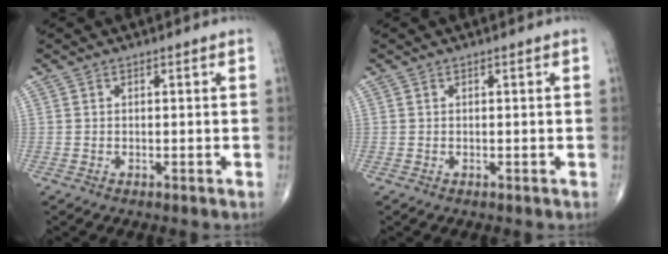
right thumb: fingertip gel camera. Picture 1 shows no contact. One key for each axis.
{"total": 0.0}